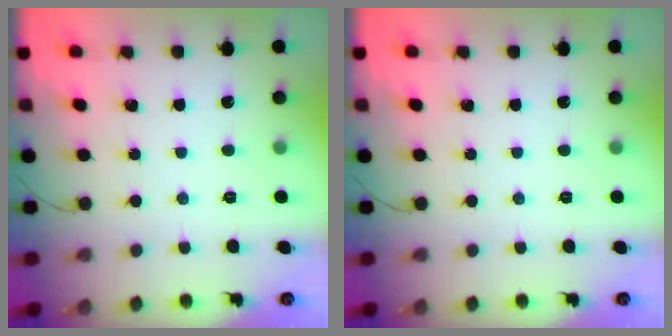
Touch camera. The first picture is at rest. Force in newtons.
{"total": 0.0}